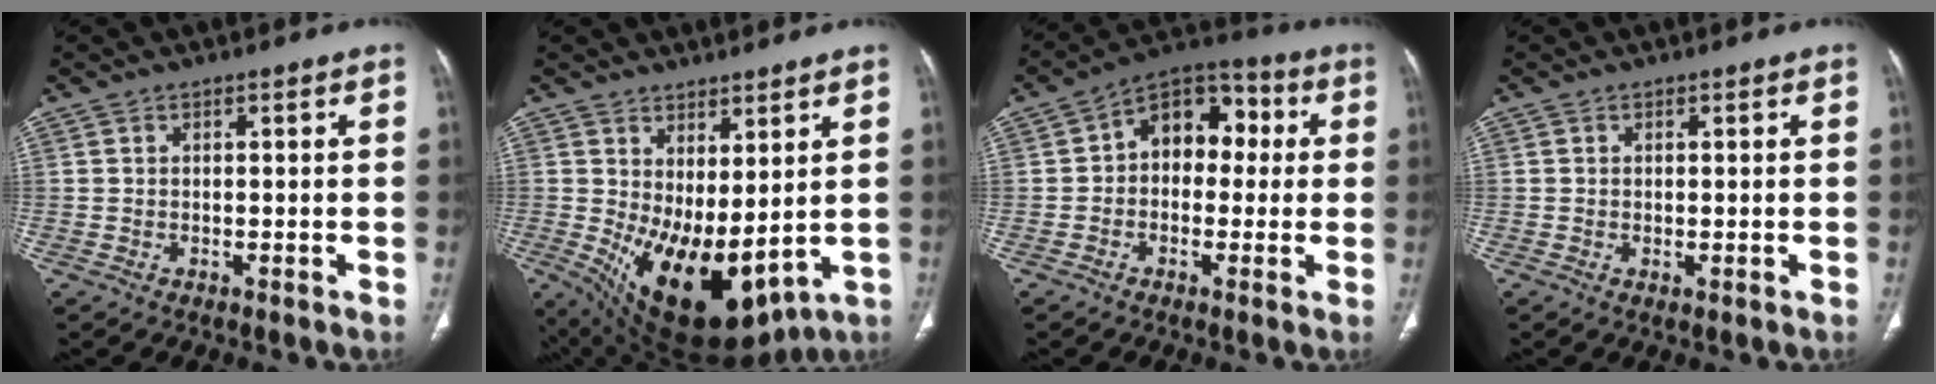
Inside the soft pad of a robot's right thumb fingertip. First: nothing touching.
{"total": 15.7, "force": [0.4, 7.4, 13.9], "torque": [-0.235, -0.032, 0.040]}
{"total": 11.4, "force": [1.3, 8.0, 8.0], "torque": [-0.074, 0.035, 0.005]}
{"total": 0.6, "force": [-0.1, 0.3, 0.5], "torque": [-0.015, -0.004, 0.001]}